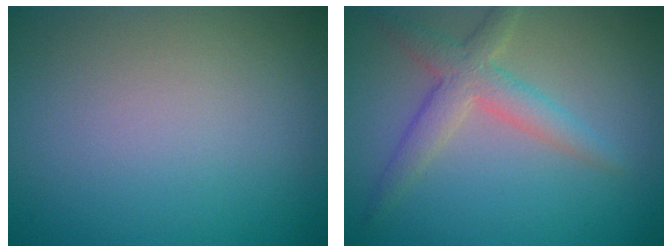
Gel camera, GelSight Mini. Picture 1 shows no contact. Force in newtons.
{"total": 3.4, "press": 3.4, "slide": 0.1}